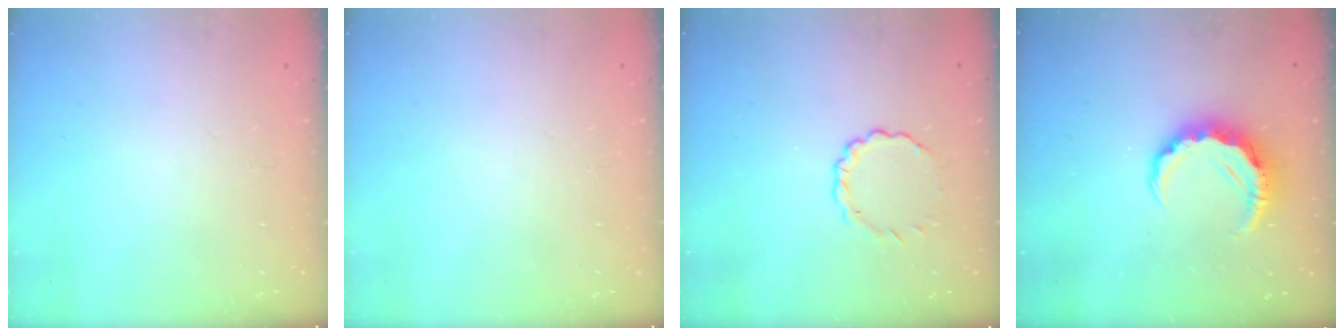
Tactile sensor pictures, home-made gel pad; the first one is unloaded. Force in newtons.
{"total": 0.0}
{"total": 2.8, "press": 2.7, "slide": 0.9}
{"total": 8.2, "press": 8.1, "slide": 1.4}